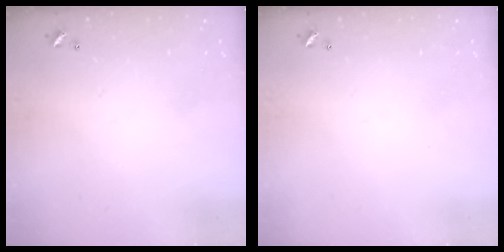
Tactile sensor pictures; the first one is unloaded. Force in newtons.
{"total": 0.0}